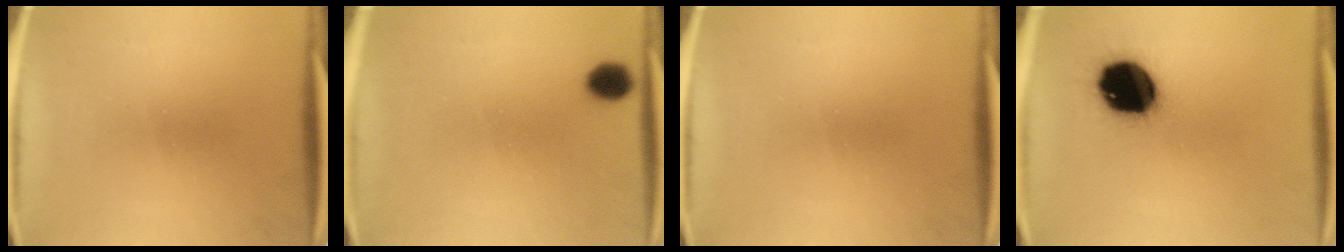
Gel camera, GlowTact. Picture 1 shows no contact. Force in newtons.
{"total": 2.3}
{"total": 0.0}
{"total": 18.5}